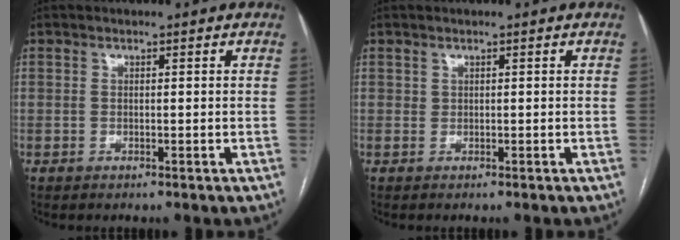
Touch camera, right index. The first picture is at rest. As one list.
[{"total": 0.0}]